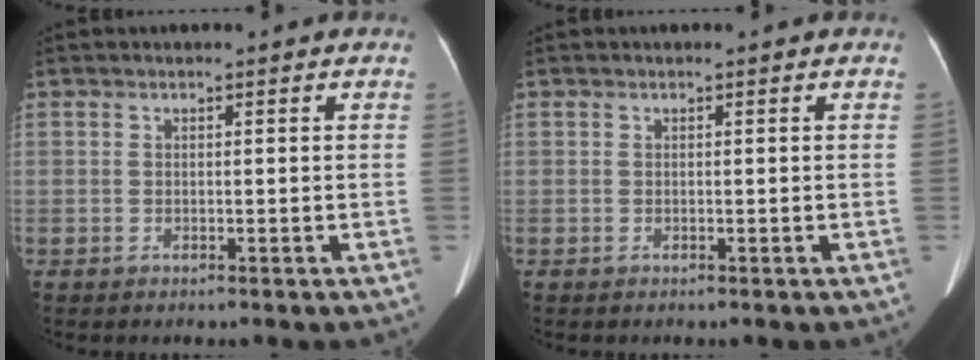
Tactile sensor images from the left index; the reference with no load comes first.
{"total": 0.0}